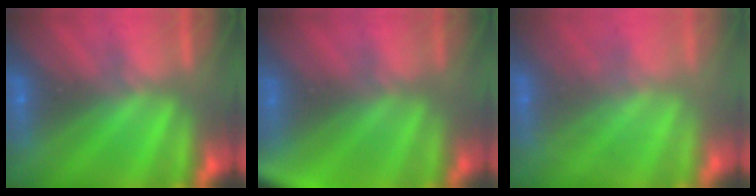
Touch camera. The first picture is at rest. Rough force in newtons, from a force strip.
{"total": 7.5}
{"total": 2.3}